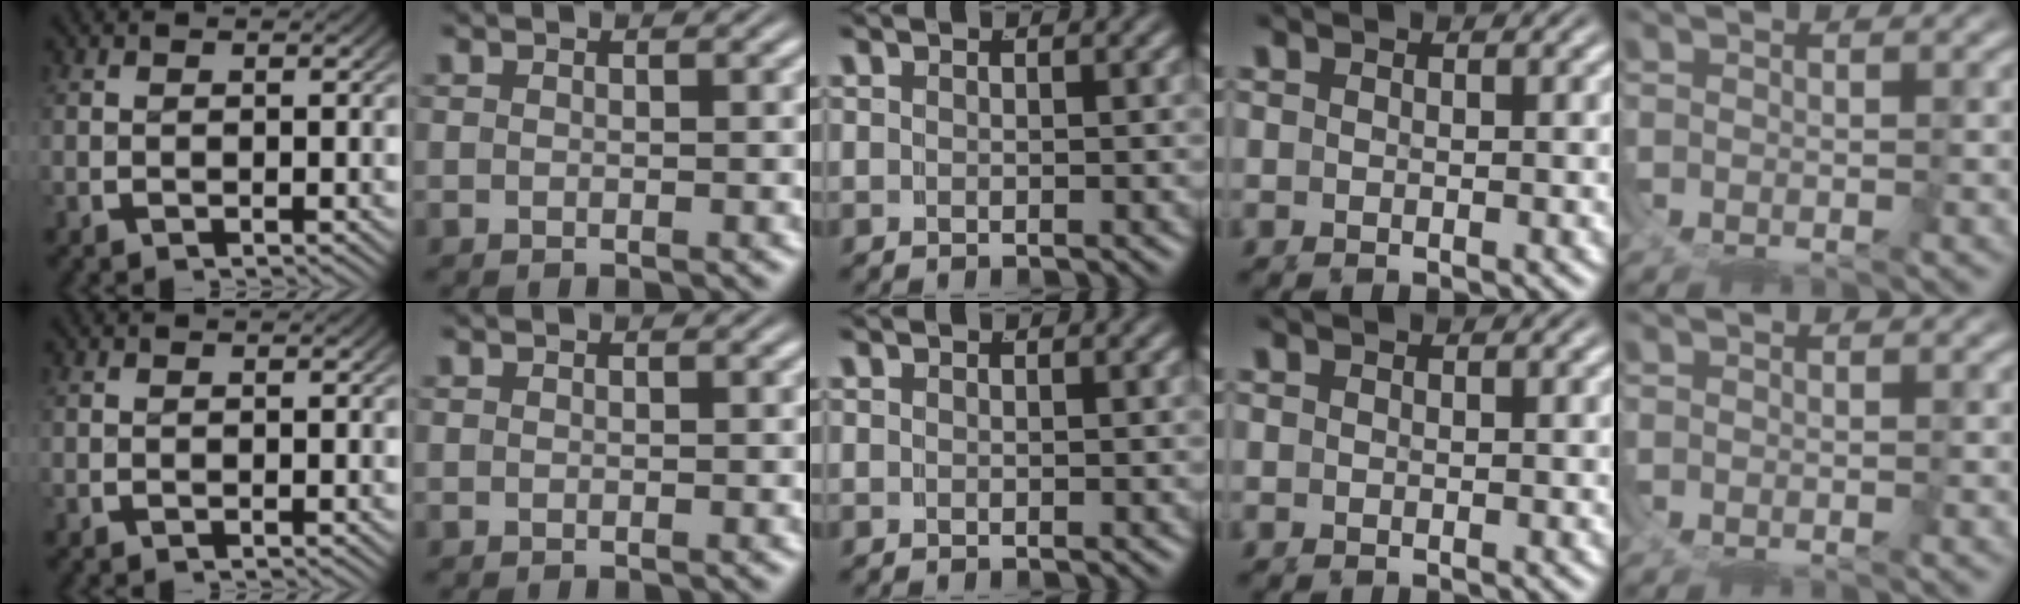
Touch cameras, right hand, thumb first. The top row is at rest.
{}